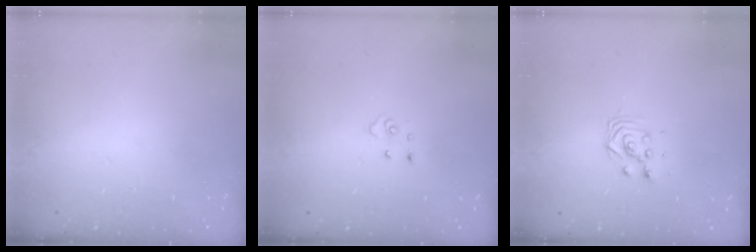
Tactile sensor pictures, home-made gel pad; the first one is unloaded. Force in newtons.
{"total": 3.7, "press": 3.7, "slide": 0.3}
{"total": 3.1, "press": 3.1, "slide": 0.0}